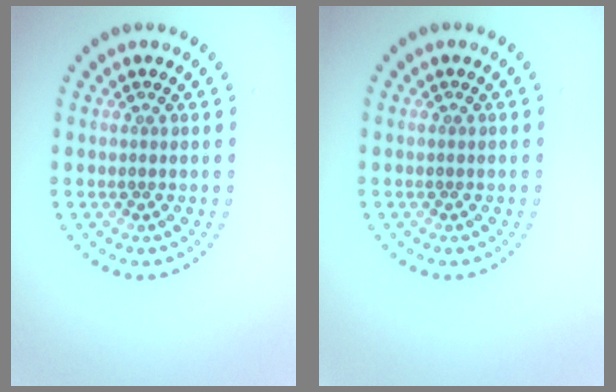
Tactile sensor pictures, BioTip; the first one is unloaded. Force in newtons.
{"total": 0.0}